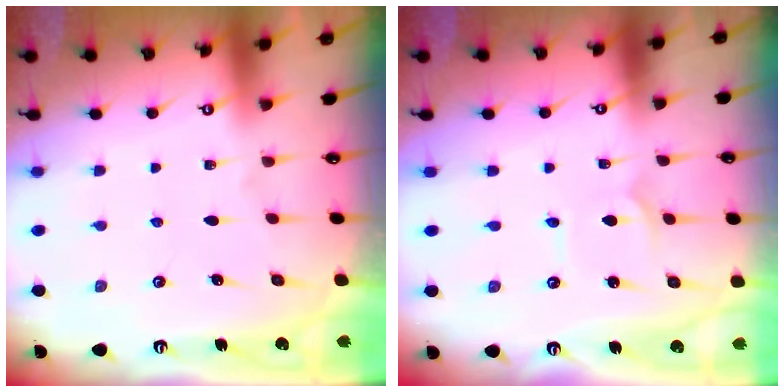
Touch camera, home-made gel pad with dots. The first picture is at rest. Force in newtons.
{"total": 1.1, "press": 1.1, "slide": 0.1}